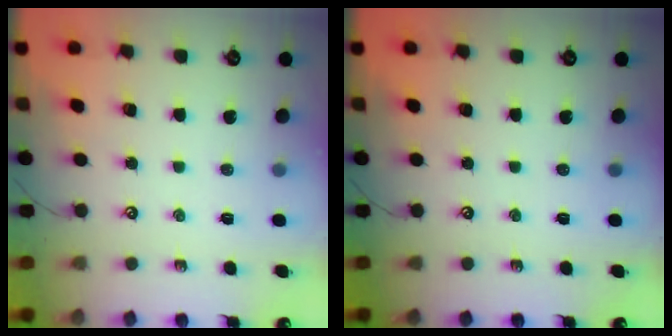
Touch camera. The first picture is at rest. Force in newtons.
{"total": 0.0}